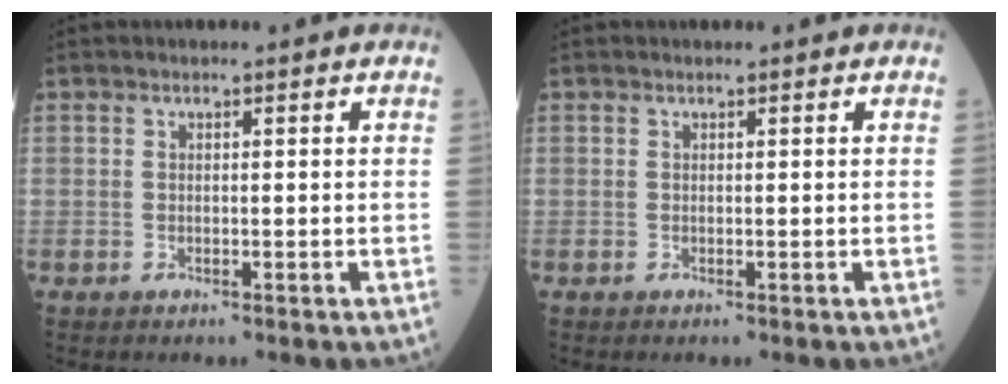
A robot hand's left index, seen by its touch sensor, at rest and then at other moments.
{"total": 0.0}